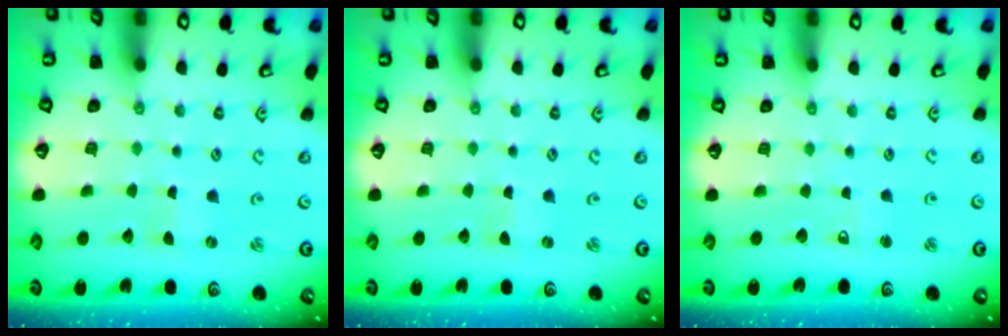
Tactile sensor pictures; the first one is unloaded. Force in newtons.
{"total": 0.8, "press": 0.7, "slide": 0.2}
{"total": 2.2, "press": 2.1, "slide": 0.6}